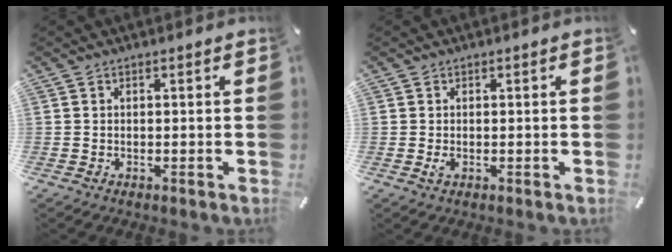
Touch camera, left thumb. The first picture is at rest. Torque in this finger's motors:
{"motor_torque": [0.85, 1.01, 0.41, -0.33, 0.09]}